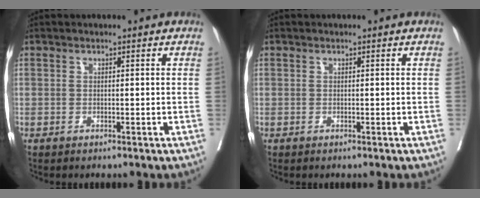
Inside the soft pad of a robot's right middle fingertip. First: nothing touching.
{"total": 0.0}